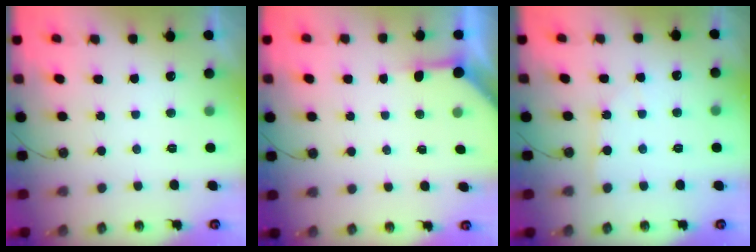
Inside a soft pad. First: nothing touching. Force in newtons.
{"total": 3.8, "press": 3.7, "slide": 0.4}
{"total": 3.2, "press": 3.2, "slide": 0.5}